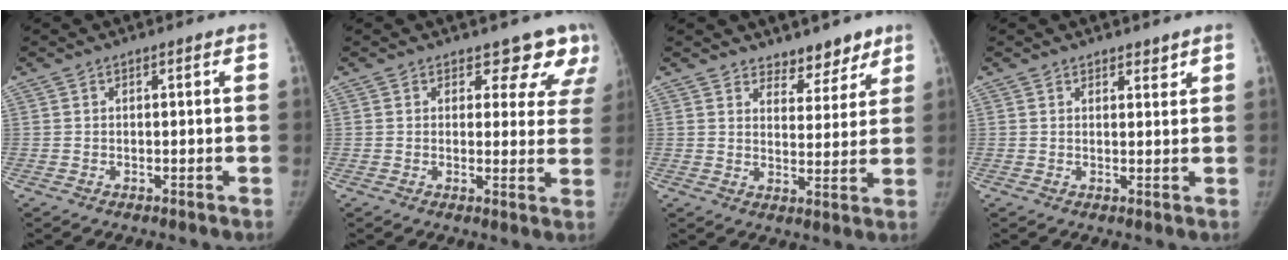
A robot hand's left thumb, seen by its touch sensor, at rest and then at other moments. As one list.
[{"total": 8.3, "force": [7.0, 4.2, 1.5], "torque": [0.035, -0.035, 0.052]}, {"total": 6.7, "force": [5.4, 3.5, 1.8], "torque": [0.019, -0.035, 0.080]}, {"total": 2.0, "force": [1.6, 1.0, 0.5], "torque": [0.013, -0.010, 0.020]}]